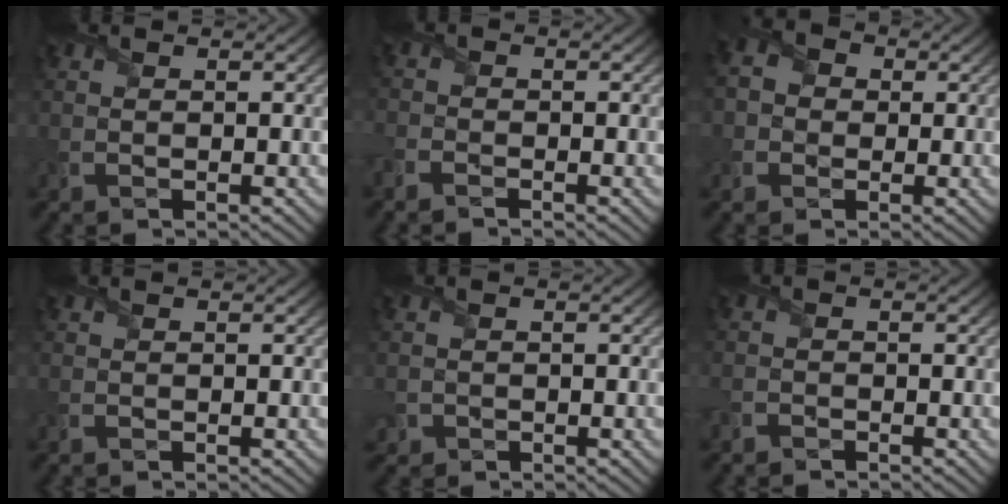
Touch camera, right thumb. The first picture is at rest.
{"total": 2.4, "force": [-2.0, 1.0, 0.9], "torque": [-0.024, -0.004, -0.047]}
{"total": 3.9, "force": [-0.1, 3.7, 1.4], "torque": [-0.044, 0.006, -0.012]}
{"total": 0.0}
{"total": 1.5, "force": [-0.7, 1.3, 0.0], "torque": [-0.001, -0.003, -0.015]}
{"total": 1.4, "force": [-1.2, 0.5, -0.1], "torque": [0.005, 0.001, -0.030]}